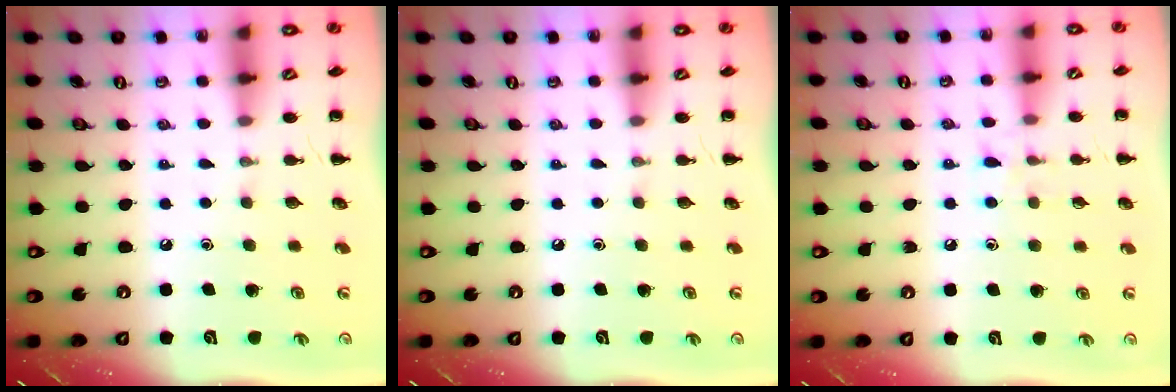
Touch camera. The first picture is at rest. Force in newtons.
{"total": 0.0}
{"total": 6.5, "press": 6.1, "slide": 2.4}